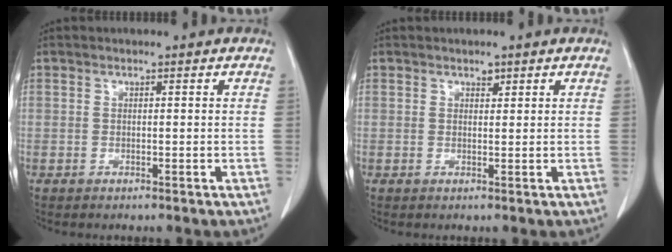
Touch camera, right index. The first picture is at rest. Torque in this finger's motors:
{"motor_torque": [0.00, 0.00, 0.00, 0.00]}